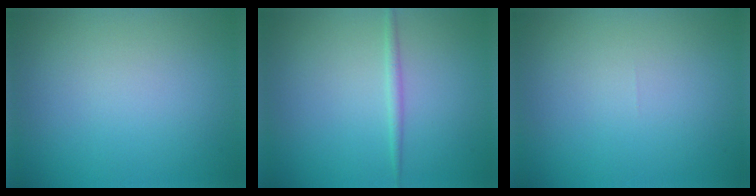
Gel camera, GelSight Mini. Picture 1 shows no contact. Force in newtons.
{"total": 1.1, "press": 1.1, "slide": 0.0}
{"total": 0.0}